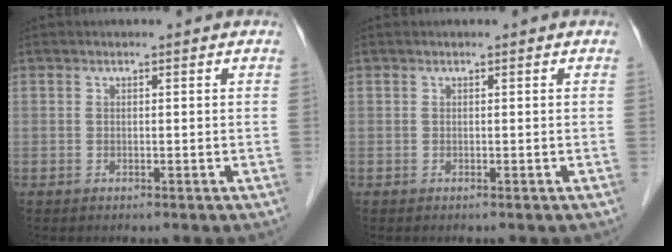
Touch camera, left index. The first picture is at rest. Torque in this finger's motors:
{"motor_torque": [0.00, 0.00, 0.00, 0.00]}